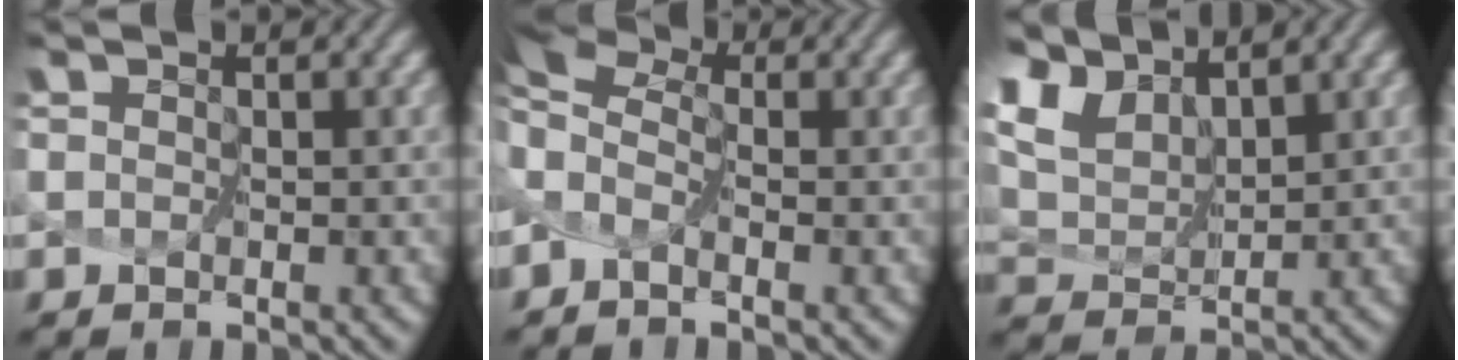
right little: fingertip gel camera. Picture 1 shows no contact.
{"total": 4.0, "force": [0.8, 2.5, 3.0], "torque": [-0.077, 0.014, 0.007]}
{"total": 5.7, "force": [4.8, 1.9, 2.4], "torque": [-0.080, 0.014, 0.099]}